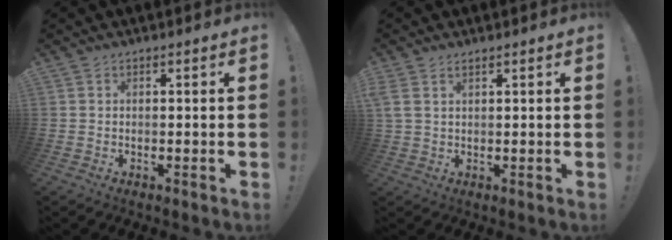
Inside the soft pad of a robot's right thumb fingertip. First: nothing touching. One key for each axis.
{"total": 2.9, "fx": 1.7, "fy": 1.5, "fz": 1.9, "tx": -0.044, "ty": 0.000, "tz": 0.035}